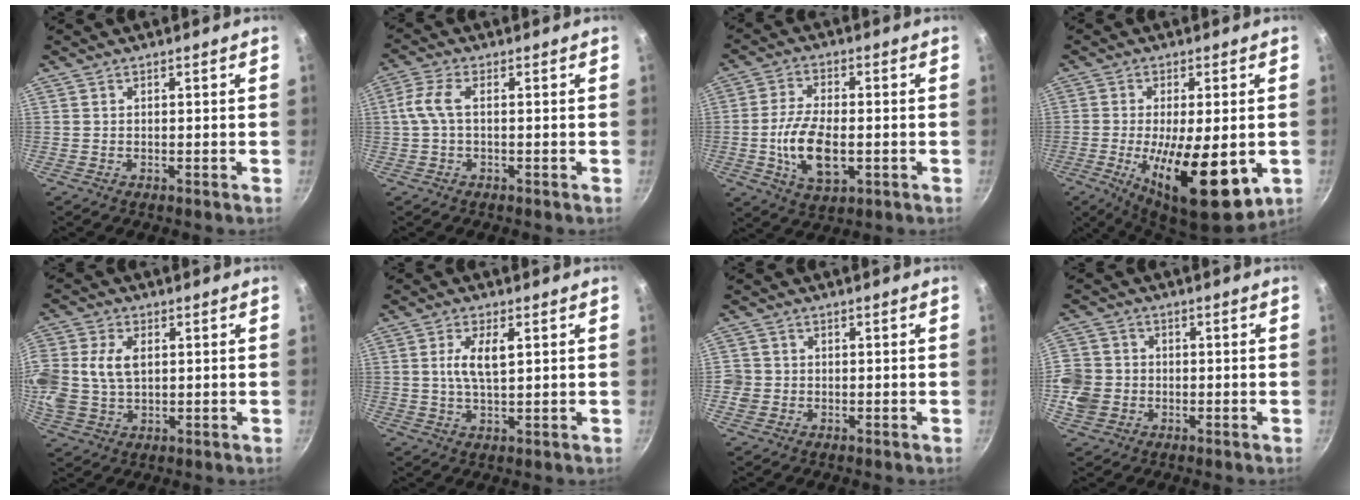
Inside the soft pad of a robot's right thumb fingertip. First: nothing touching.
{"total": 4.8, "force": [0.2, 2.1, 4.3], "torque": [-0.113, 0.012, -0.001]}
{"total": 11.0, "force": [-1.9, 5.5, 9.4], "torque": [-0.171, 0.001, -0.031]}
{"total": 18.4, "force": [-4.6, 6.6, 16.6], "torque": [-0.251, -0.024, -0.048]}
{"total": 13.8, "force": [1.8, 9.5, 9.9], "torque": [-0.245, 0.004, 0.040]}
{"total": 5.6, "force": [1.3, 2.1, 5.1], "torque": [-0.102, -0.003, 0.024]}
{"total": 2.9, "force": [-0.5, 2.8, 0.5], "torque": [0.008, 0.008, -0.012]}
{"total": 9.4, "force": [-1.9, 8.2, 4.1], "torque": [-0.083, 0.013, -0.034]}